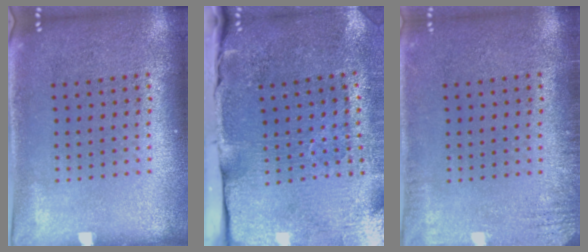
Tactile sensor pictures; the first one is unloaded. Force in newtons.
{"total": 4.8, "press": 3.9, "slide": 2.8}
{"total": 1.7, "press": 1.7, "slide": 0.2}